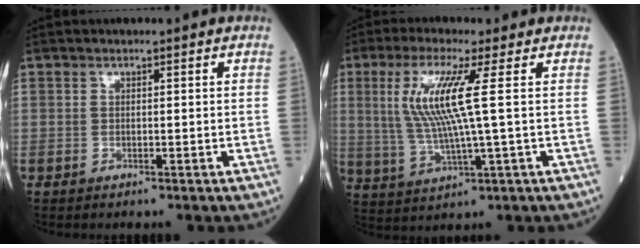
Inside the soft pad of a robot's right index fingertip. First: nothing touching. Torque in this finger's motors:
{"motor_torque": [0.18, 0.01, 0.19, 0.16]}